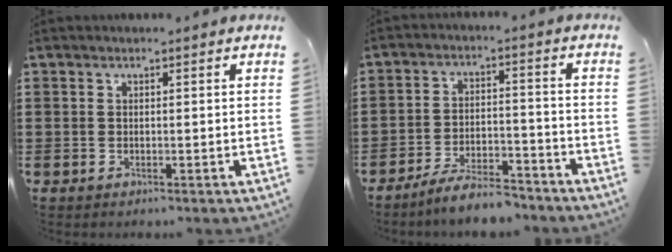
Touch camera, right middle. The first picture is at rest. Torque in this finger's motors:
{"motor_torque": [1.15, -0.31, 0.15, 0.13]}